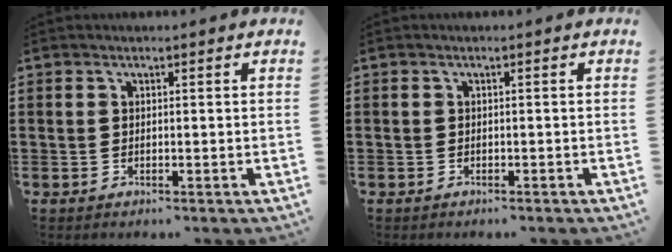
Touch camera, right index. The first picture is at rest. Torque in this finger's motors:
{"motor_torque": [-0.87, -0.22, -0.22, -0.14]}